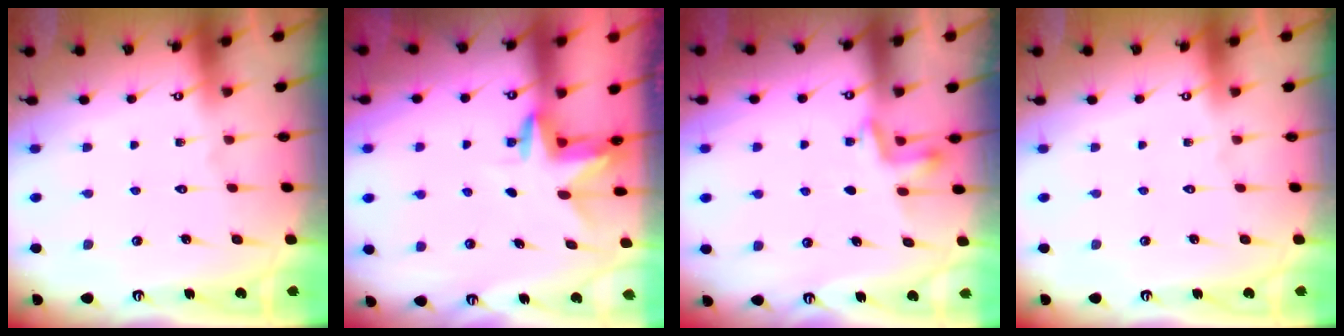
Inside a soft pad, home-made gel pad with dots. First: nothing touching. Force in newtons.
{"total": 3.2, "press": 3.2, "slide": 0.3}
{"total": 3.5, "press": 3.5, "slide": 0.3}
{"total": 0.0}